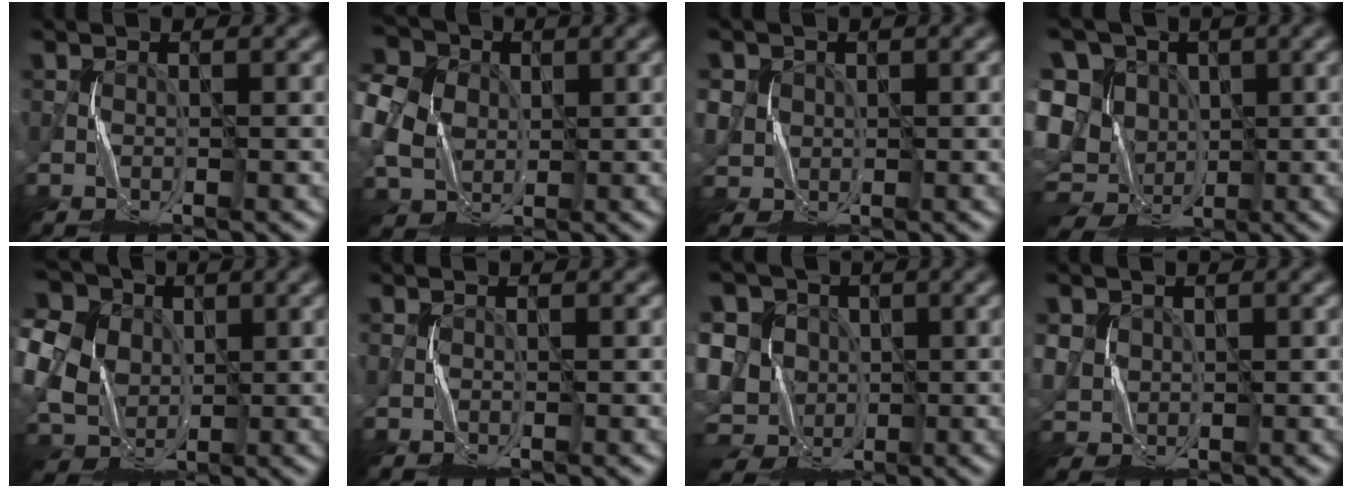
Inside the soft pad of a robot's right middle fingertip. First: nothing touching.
{"total": 8.5, "force": [1.1, 7.3, 4.4], "torque": [-0.117, 0.029, 0.001]}
{"total": 2.1, "force": [0.3, 2.1, 0.1], "torque": [-0.029, -0.002, 0.013]}
{"total": 14.6, "force": [-2.6, 12.5, 7.1], "torque": [-0.168, 0.000, -0.049]}
{"total": 14.4, "force": [3.1, 11.9, 7.6], "torque": [-0.186, 0.032, 0.029]}
{"total": 0.0}
{"total": 10.2, "force": [-0.3, 9.0, 4.9], "torque": [-0.118, 0.020, -0.031]}
{"total": 2.1, "force": [0.6, 2.0, 0.3], "torque": [-0.031, -0.002, 0.016]}